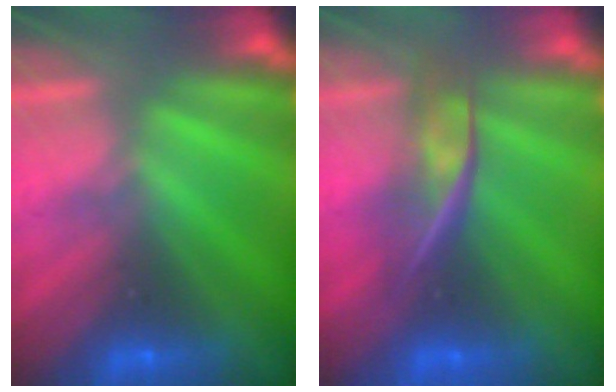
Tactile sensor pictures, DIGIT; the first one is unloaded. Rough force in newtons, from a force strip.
{"total": 2.4}